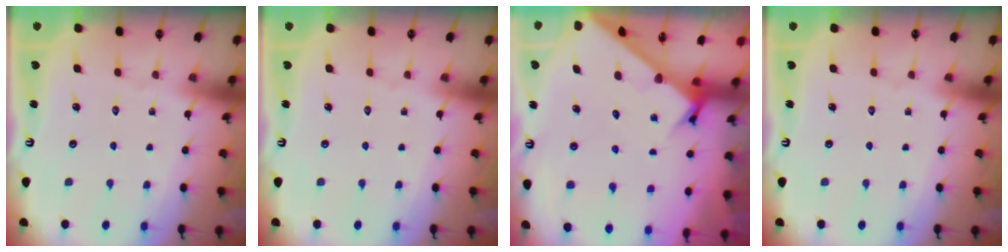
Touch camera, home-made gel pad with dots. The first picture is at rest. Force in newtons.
{"total": 0.0}
{"total": 2.9, "press": 2.9, "slide": 0.2}
{"total": 0.0}